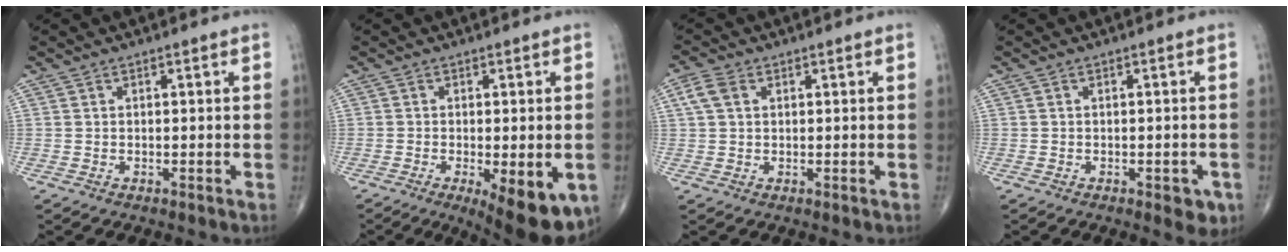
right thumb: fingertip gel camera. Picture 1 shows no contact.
{"total": 12.5, "force": [-5.1, 4.5, 10.5], "torque": [-0.120, -0.011, -0.062]}
{"total": 3.7, "force": [1.2, 2.5, 2.4], "torque": [-0.058, 0.011, 0.023]}
{"total": 3.6, "force": [-1.6, 1.6, 2.8], "torque": [-0.017, 0.001, -0.015]}